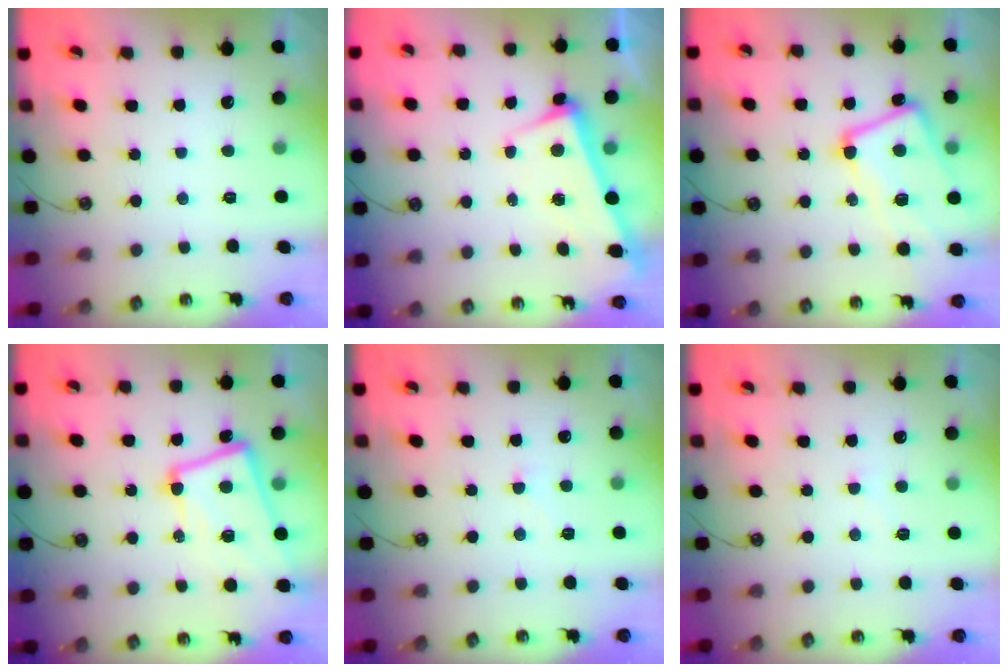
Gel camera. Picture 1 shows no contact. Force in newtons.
{"total": 3.2, "press": 3.1, "slide": 1.0}
{"total": 7.5, "press": 7.4, "slide": 1.4}
{"total": 10.0, "press": 9.8, "slide": 2.2}
{"total": 3.6, "press": 3.6, "slide": 0.4}
{"total": 3.5, "press": 3.4, "slide": 0.4}